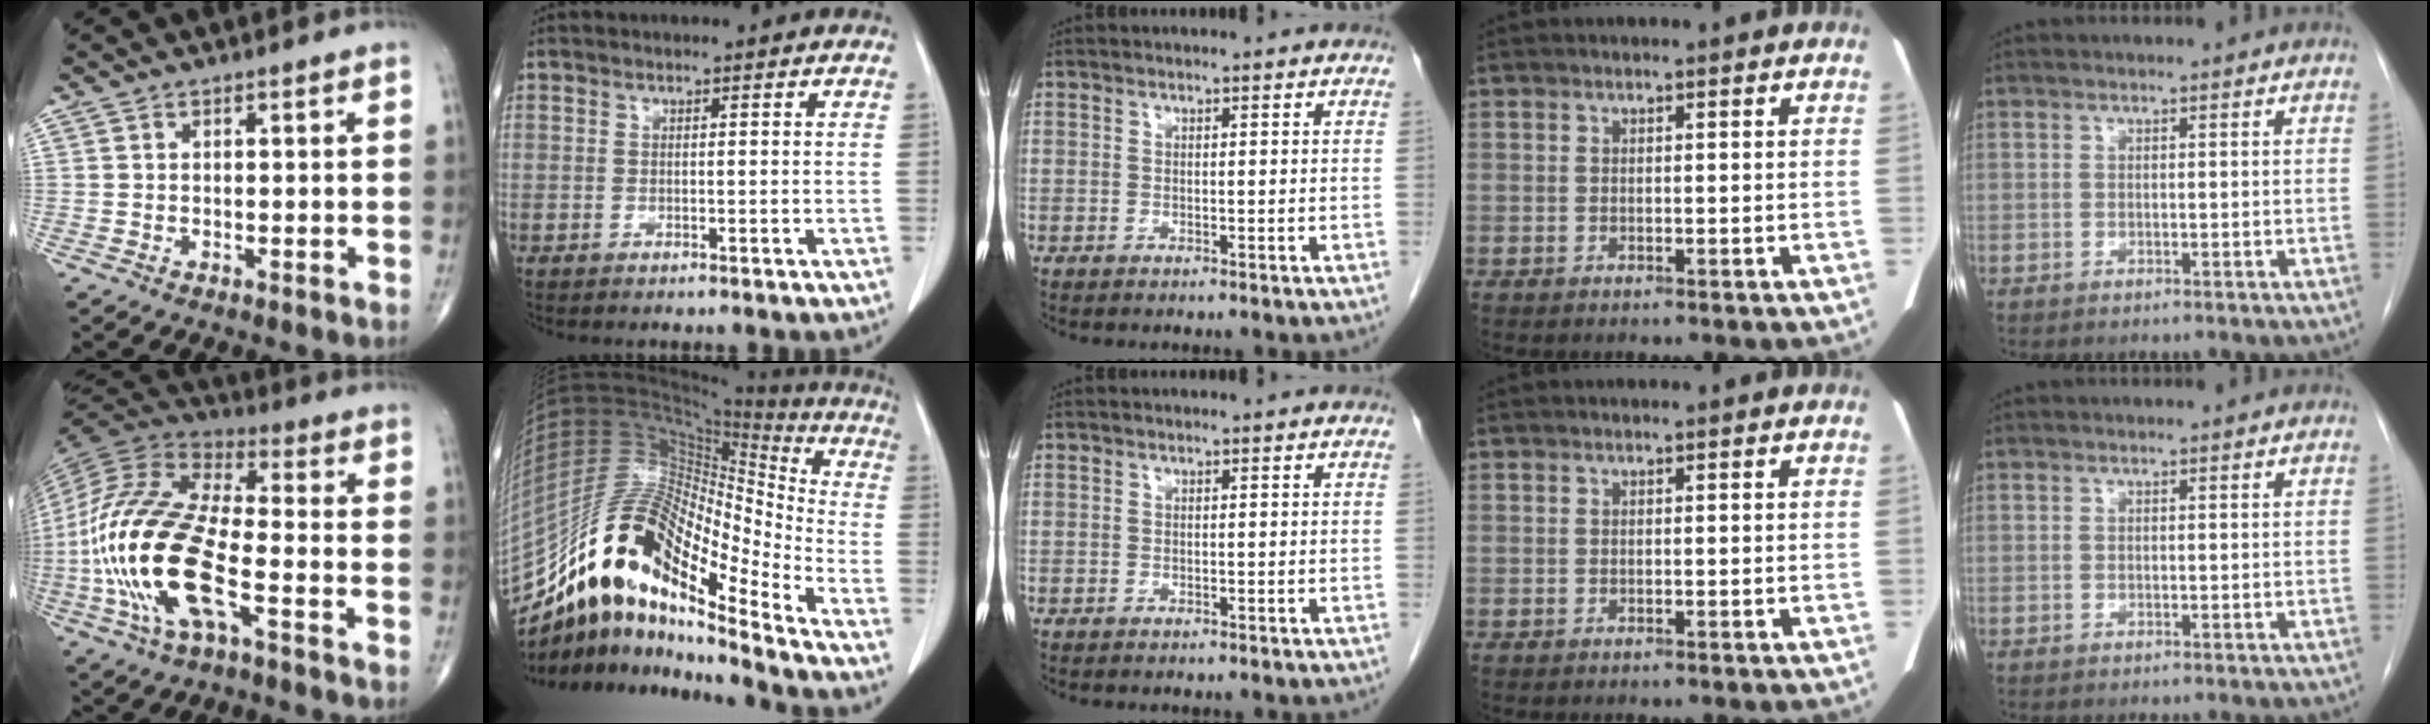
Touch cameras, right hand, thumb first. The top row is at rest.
{"thumb": {"total": 23.2, "force": [-6.4, 9.1, 20.3], "torque": [-0.456, 0.017, -0.119]}, "index": {"total": 22.0, "force": [-16.0, 4.9, 14.3], "torque": [-0.286, 0.030, -0.288]}}